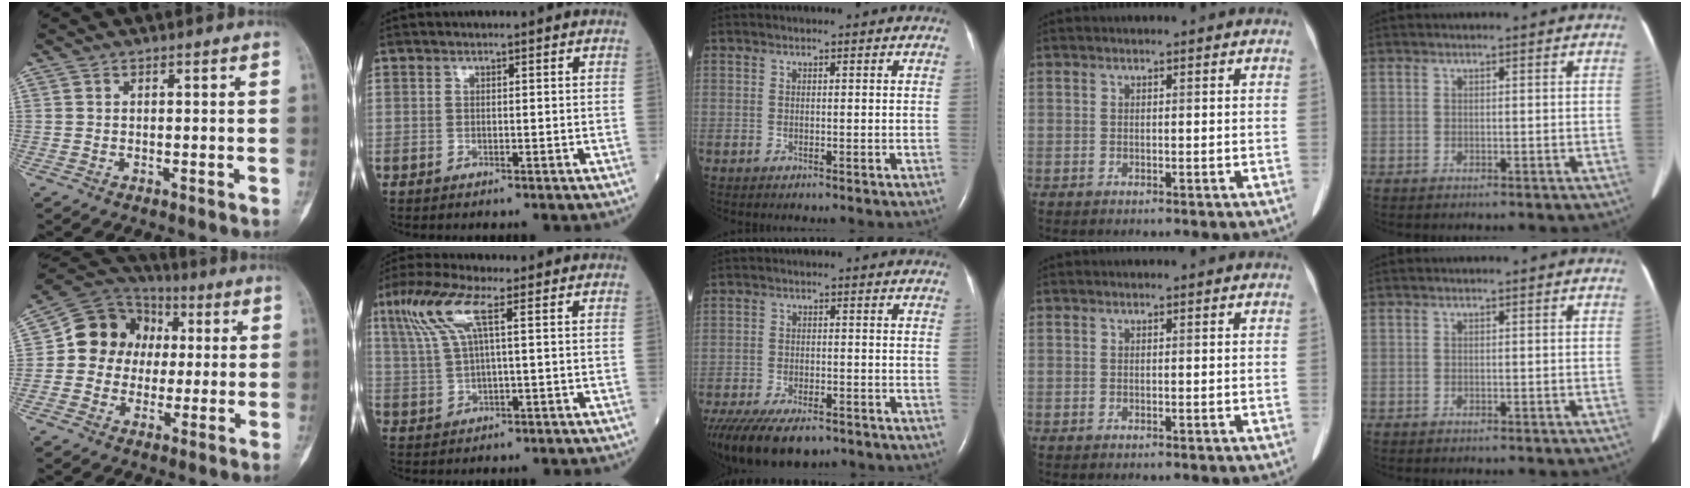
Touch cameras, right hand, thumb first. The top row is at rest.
{"thumb": {"total": 13.2, "force": [1.0, 11.7, 6.0], "torque": [-0.060, 0.026, 0.007]}, "index": {"total": 7.5, "force": [3.2, 1.0, 6.8], "torque": [-0.164, 0.020, 0.068]}, "middle": {"total": 14.8, "force": [-10.7, 6.0, 8.3], "torque": [-0.194, -0.031, -0.164]}}